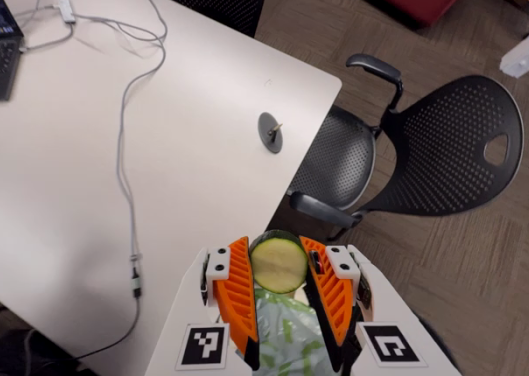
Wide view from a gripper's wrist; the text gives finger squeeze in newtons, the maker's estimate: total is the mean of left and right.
{"total": 11.2, "left": 10.9, "right": 11.5}